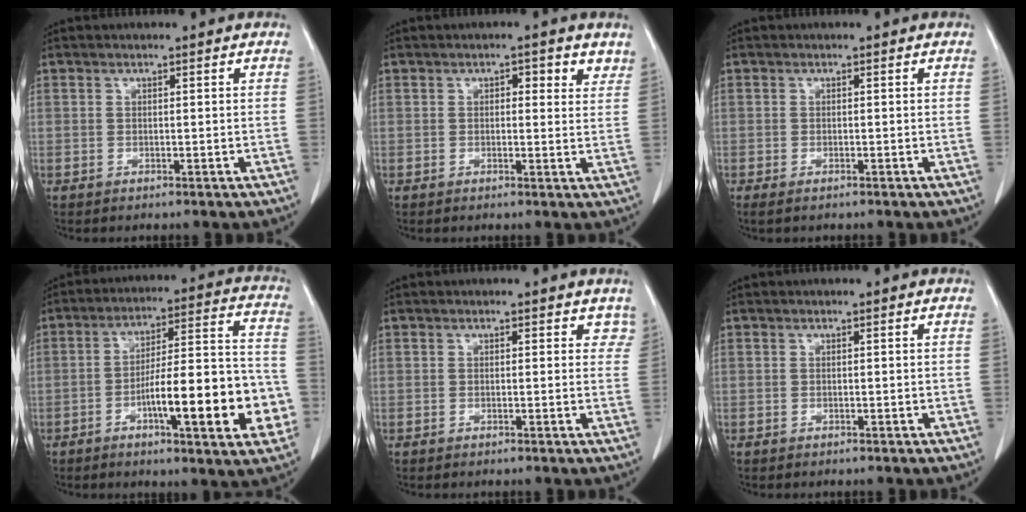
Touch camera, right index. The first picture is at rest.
{"total": 3.9, "force": [1.9, 2.0, 2.8], "torque": [-0.023, 0.007, 0.018]}
{"total": 1.1, "force": [-0.6, 0.3, 0.8], "torque": [-0.015, -0.002, -0.010]}
{"total": 18.4, "force": [-5.7, 3.2, 17.2], "torque": [-0.232, 0.020, -0.079]}
{"total": 2.1, "force": [1.3, 1.5, 0.8], "torque": [0.014, -0.001, -0.001]}
{"total": 0.0}